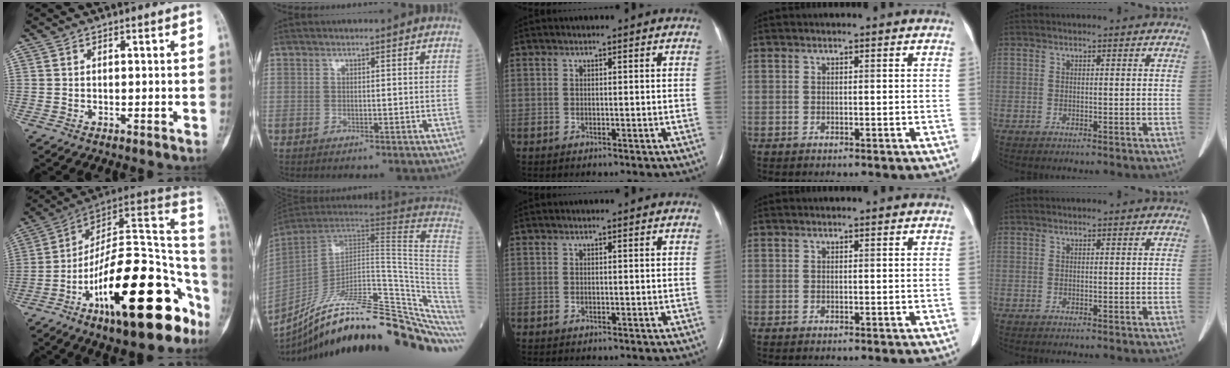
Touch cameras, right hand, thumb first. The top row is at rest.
{"thumb": {"total": 27.8, "force": [-12.2, 10.3, 22.8], "torque": [-0.279, 0.088, -0.190]}, "index": {"total": 34.3, "force": [-26.4, 4.5, 21.4], "torque": [-0.235, -0.021, -0.373]}}